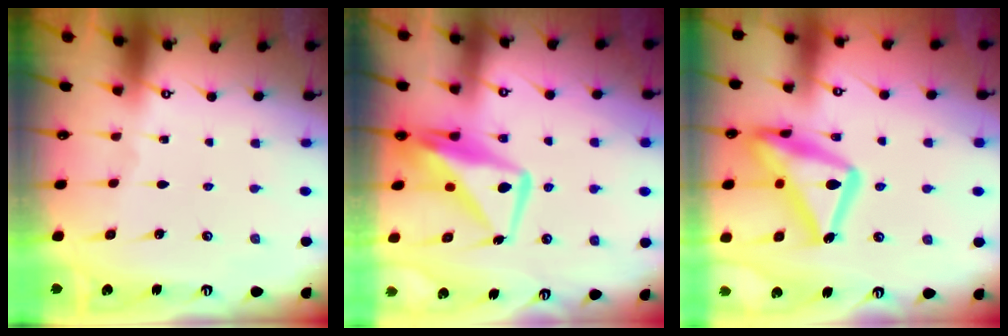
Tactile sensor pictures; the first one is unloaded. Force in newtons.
{"total": 11.8, "press": 11.7, "slide": 1.4}
{"total": 22.2, "press": 22.2, "slide": 1.5}